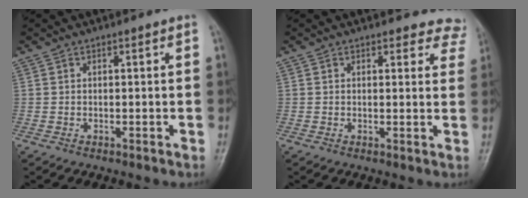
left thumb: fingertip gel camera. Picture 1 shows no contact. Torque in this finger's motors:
{"motor_torque": [-0.23, -0.08, -0.04, -0.05, 0.03]}